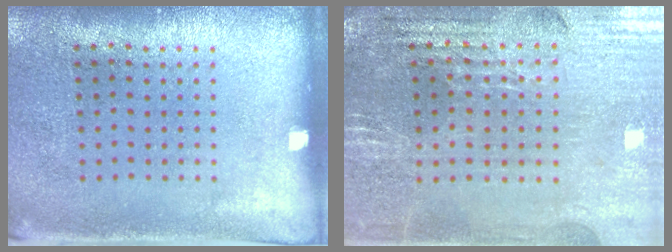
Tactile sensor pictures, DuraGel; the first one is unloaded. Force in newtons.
{"total": 2.9, "press": 2.9, "slide": 0.5}